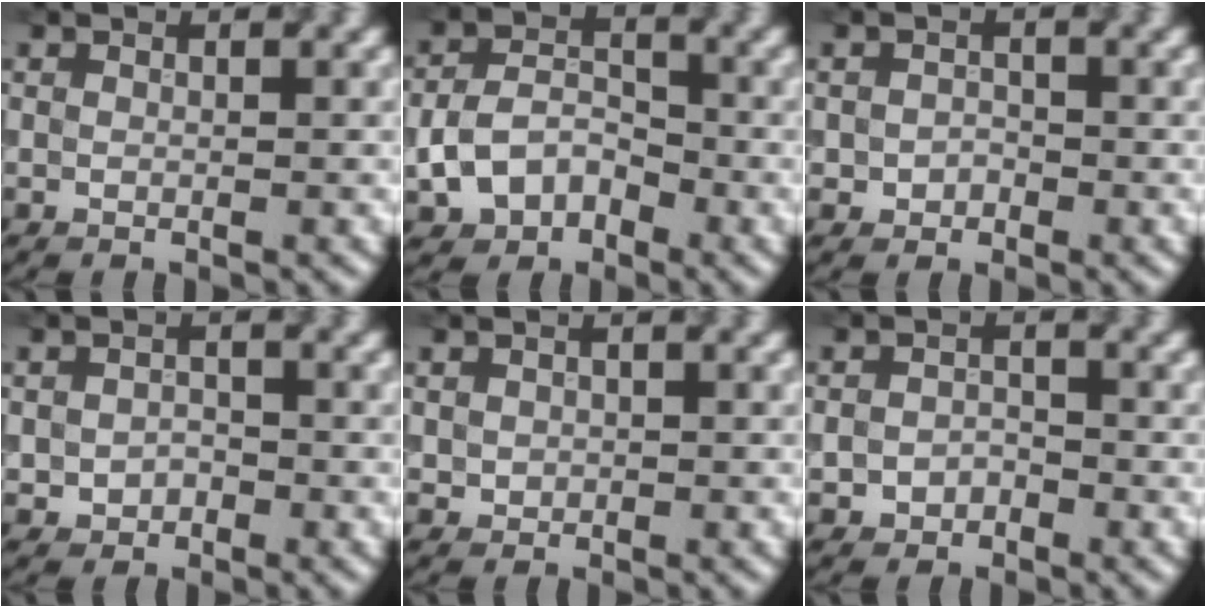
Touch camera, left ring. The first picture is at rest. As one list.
[{"total": 4.5, "force": [-1.8, 3.3, 2.6], "torque": [-0.051, 0.000, -0.035]}, {"total": 1.4, "force": [-0.4, 1.2, 0.6], "torque": [-0.006, -0.002, -0.011]}, {"total": 1.8, "force": [-0.4, 1.5, 0.9], "torque": [-0.015, -0.004, -0.011]}, {"total": 1.0, "force": [0.1, 1.0, 0.3], "torque": [-0.002, -0.004, 0.003]}, {"total": 1.9, "force": [-0.8, 1.5, 0.9], "torque": [-0.016, -0.002, -0.017]}]